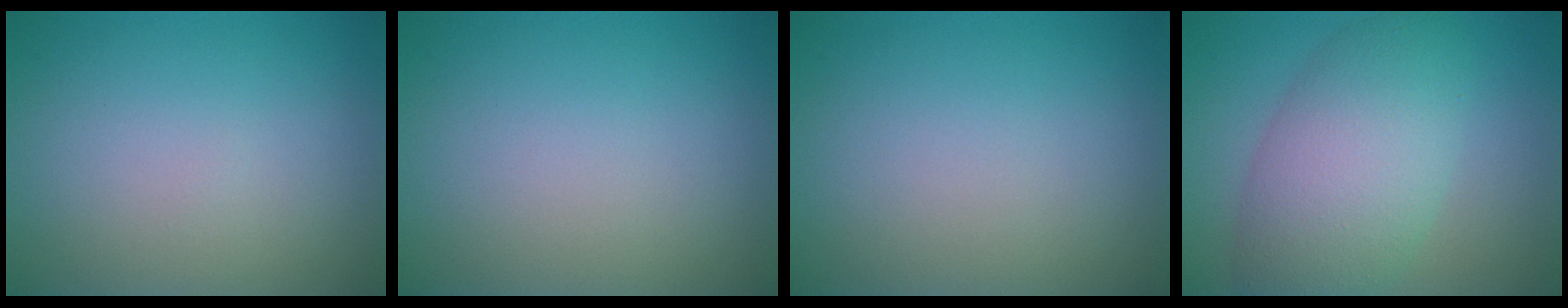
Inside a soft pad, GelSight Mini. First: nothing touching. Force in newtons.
{"total": 0.0}
{"total": 0.0}
{"total": 7.7, "press": 7.7, "slide": 0.3}